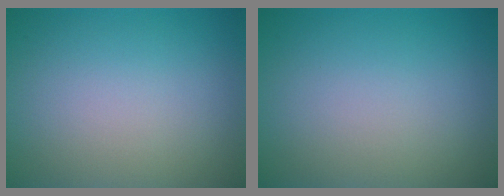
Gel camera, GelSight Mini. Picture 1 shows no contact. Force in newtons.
{"total": 0.0}